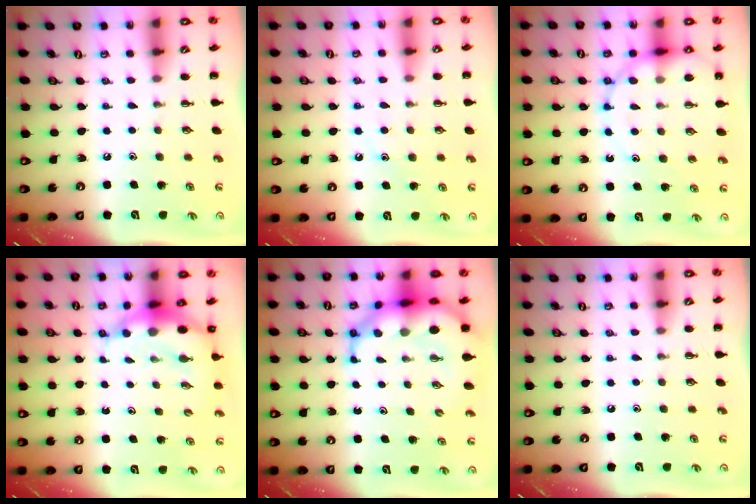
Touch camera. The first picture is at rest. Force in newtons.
{"total": 8.6, "press": 8.5, "slide": 1.3}
{"total": 15.0, "press": 14.3, "slide": 4.5}
{"total": 6.8, "press": 6.6, "slide": 1.8}
{"total": 10.7, "press": 10.3, "slide": 3.0}
{"total": 0.0}